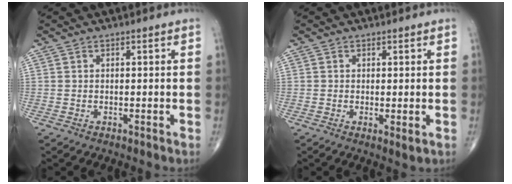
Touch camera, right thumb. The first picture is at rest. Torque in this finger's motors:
{"motor_torque": [-0.06, 0.03, 0.18, -0.06, 0.01]}